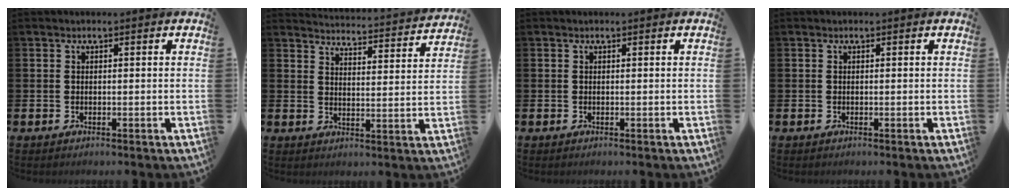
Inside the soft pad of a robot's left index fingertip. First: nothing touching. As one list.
[{"total": 4.0, "force": [4.0, 0.1, 0.2], "torque": [-0.017, -0.040, 0.066]}, {"total": 0.0}, {"total": 0.0}]